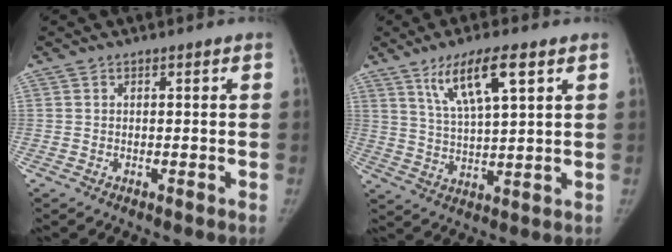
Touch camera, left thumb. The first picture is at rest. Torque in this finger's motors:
{"motor_torque": [-0.02, -0.03, 1.25, -0.85, 0.06]}